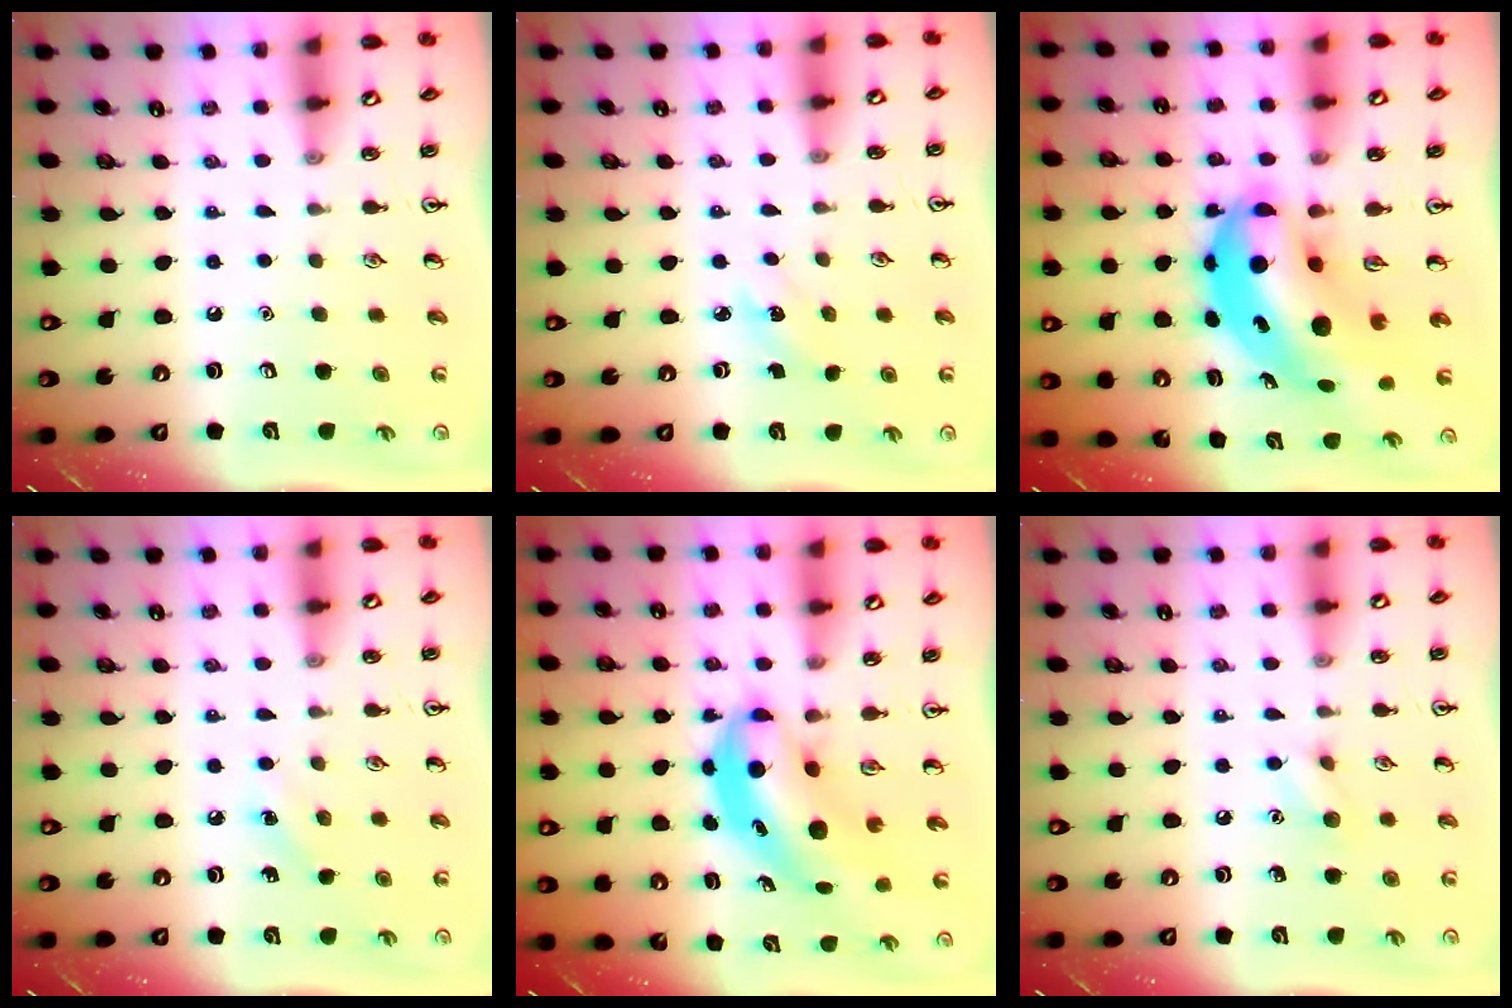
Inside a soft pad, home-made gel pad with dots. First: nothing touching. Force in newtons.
{"total": 2.1, "press": 2.0, "slide": 0.8}
{"total": 11.7, "press": 11.3, "slide": 3.2}
{"total": 6.3, "press": 5.9, "slide": 2.2}
{"total": 6.3, "press": 6.1, "slide": 1.7}
{"total": 6.2, "press": 6.0, "slide": 1.5}